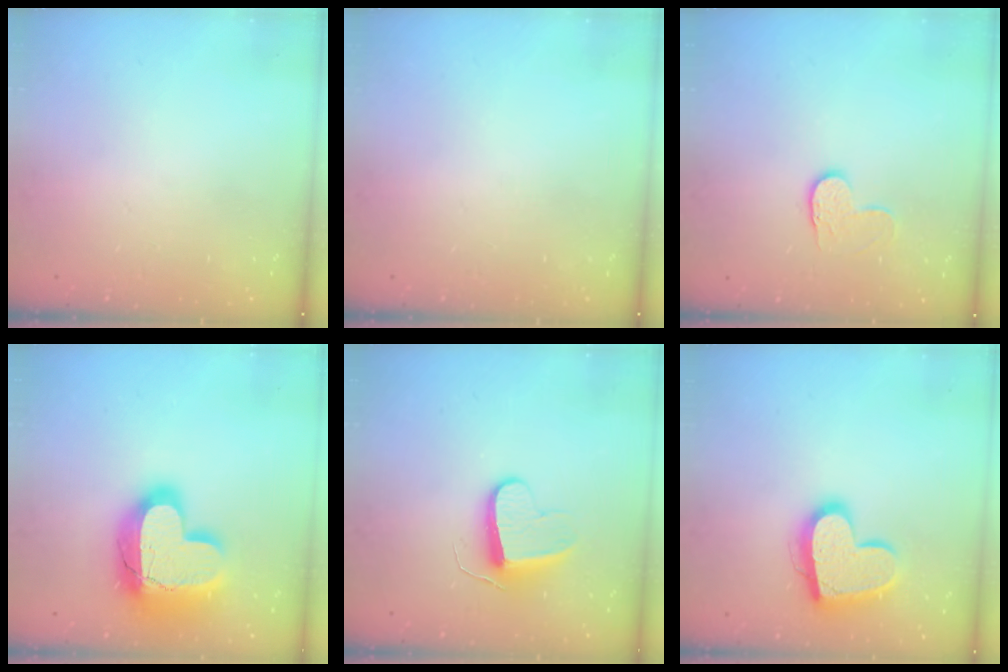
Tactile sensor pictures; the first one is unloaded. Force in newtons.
{"total": 0.0}
{"total": 6.2, "press": 6.2, "slide": 0.4}
{"total": 21.0, "press": 20.9, "slide": 1.5}
{"total": 9.3, "press": 9.3, "slide": 0.5}
{"total": 15.9, "press": 15.9, "slide": 0.9}